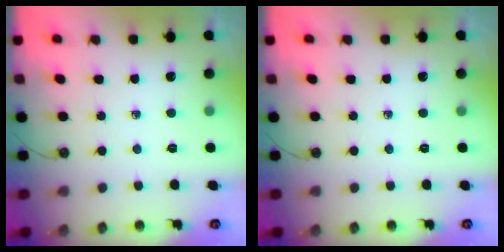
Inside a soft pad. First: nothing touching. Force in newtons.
{"total": 0.0}